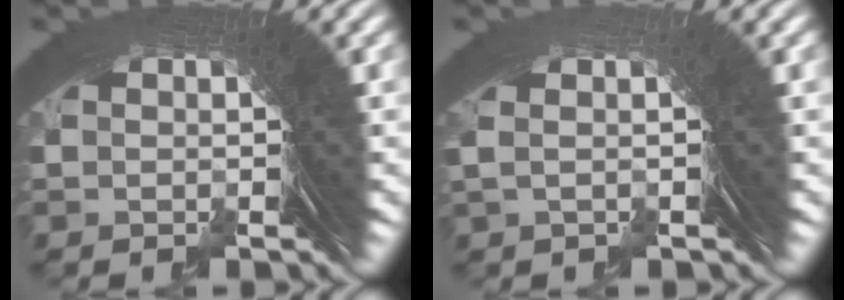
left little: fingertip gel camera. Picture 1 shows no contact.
{"total": 0.7, "force": [0.0, -0.5, 0.5], "torque": [-0.017, -0.003, 0.008]}